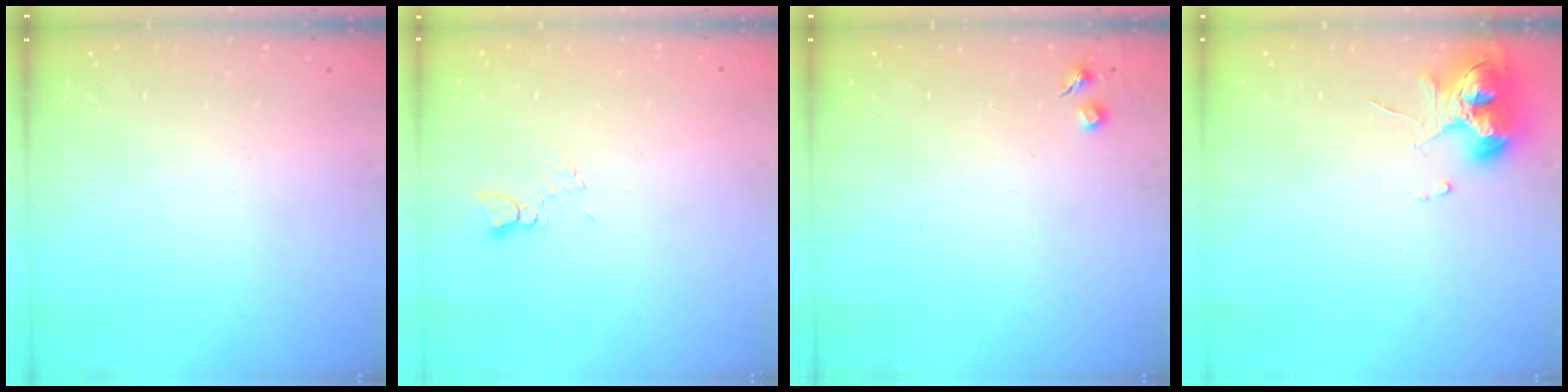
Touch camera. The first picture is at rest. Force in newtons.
{"total": 2.6, "press": 2.6, "slide": 0.4}
{"total": 2.7, "press": 2.6, "slide": 0.4}
{"total": 12.2, "press": 12.1, "slide": 1.7}